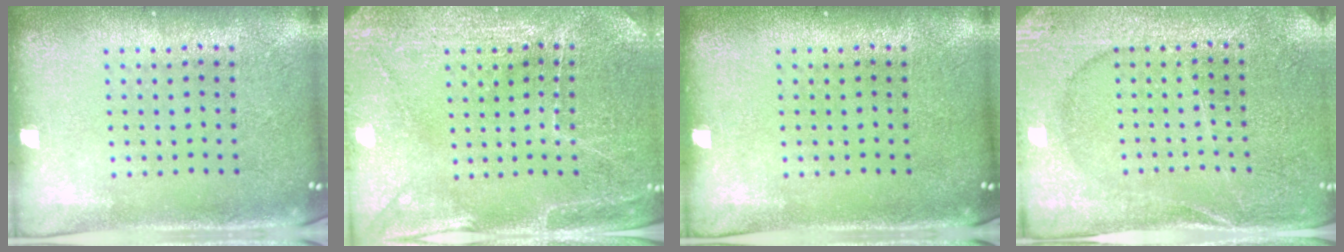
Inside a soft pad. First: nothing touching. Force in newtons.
{"total": 2.9, "press": 2.9, "slide": 0.2}
{"total": 0.0}
{"total": 2.9, "press": 2.9, "slide": 0.3}